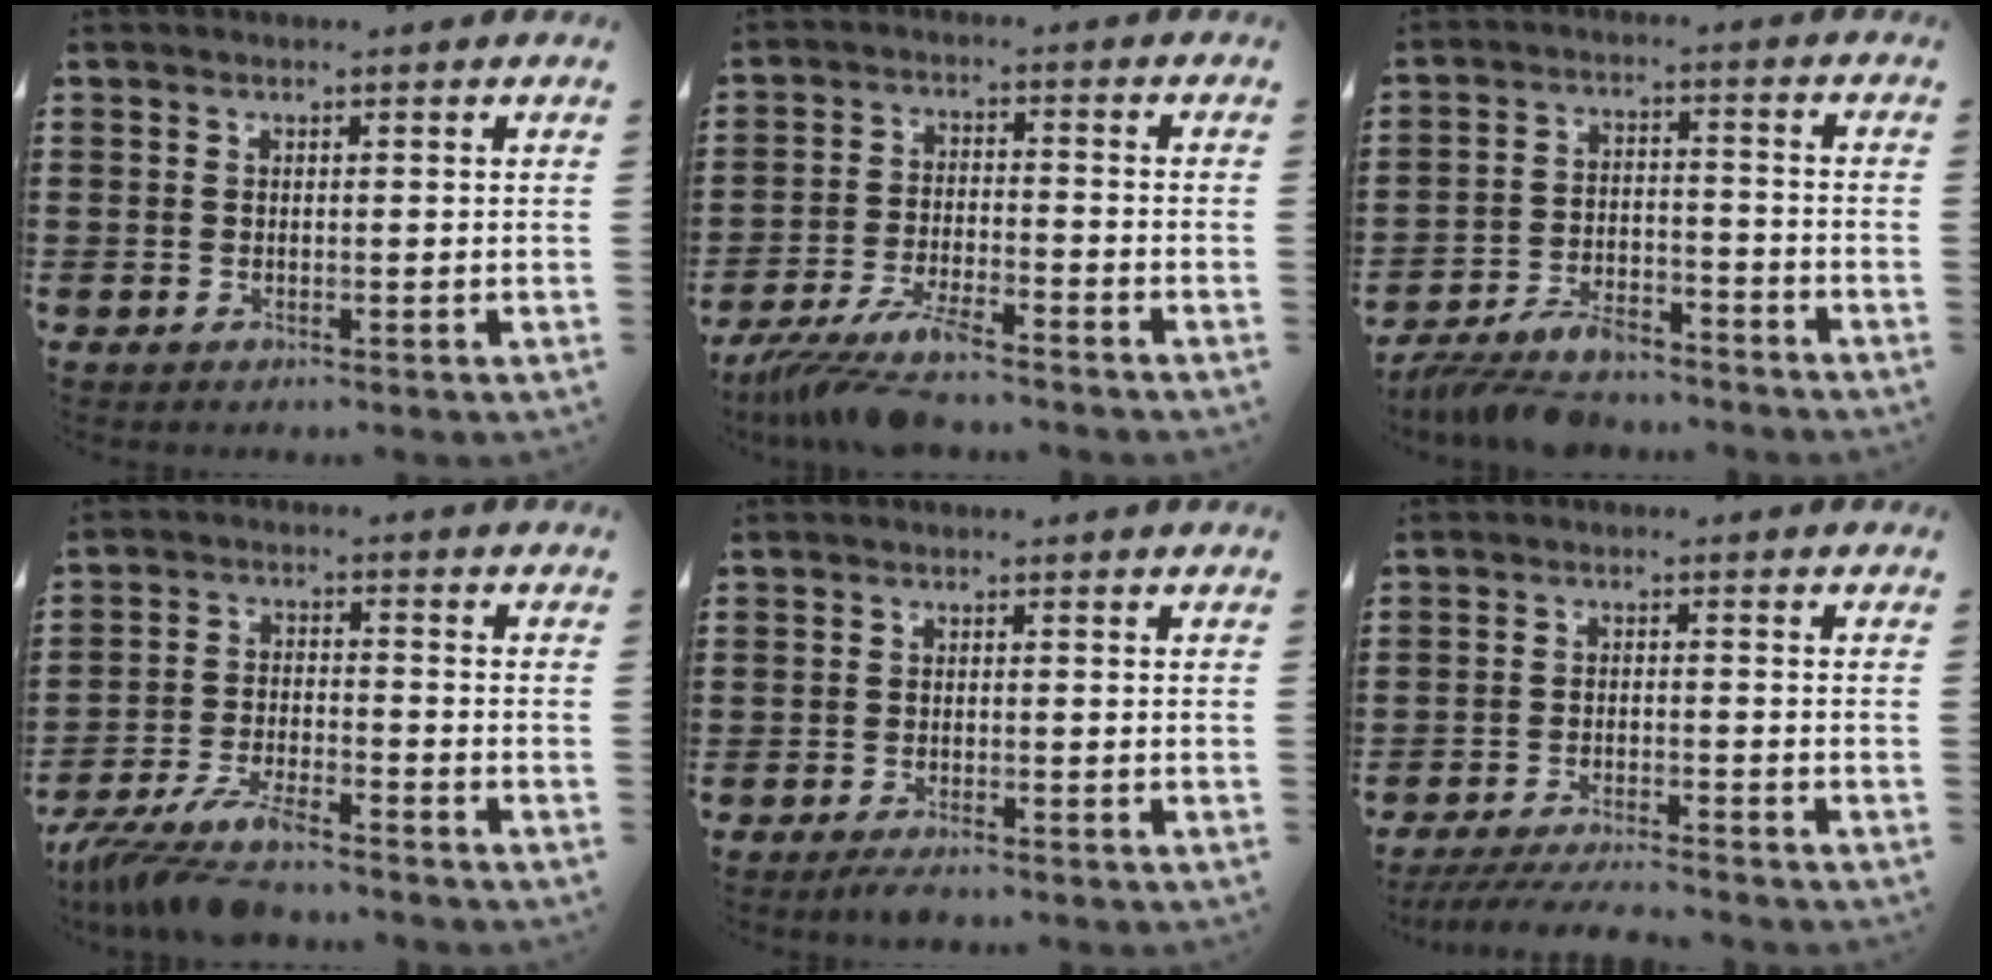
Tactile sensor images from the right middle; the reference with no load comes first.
{"total": 7.4, "force": [-6.5, 0.6, 3.6], "torque": [-0.087, -0.012, -0.128]}
{"total": 6.7, "force": [-6.3, 1.3, 1.9], "torque": [-0.040, 0.007, -0.123]}
{"total": 7.7, "force": [-6.9, 0.9, 3.2], "torque": [-0.078, -0.005, -0.137]}
{"total": 1.4, "force": [-1.2, 0.1, 0.6], "torque": [-0.014, -0.004, -0.022]}
{"total": 4.6, "force": [-4.4, 0.2, 1.3], "torque": [-0.028, -0.006, -0.088]}